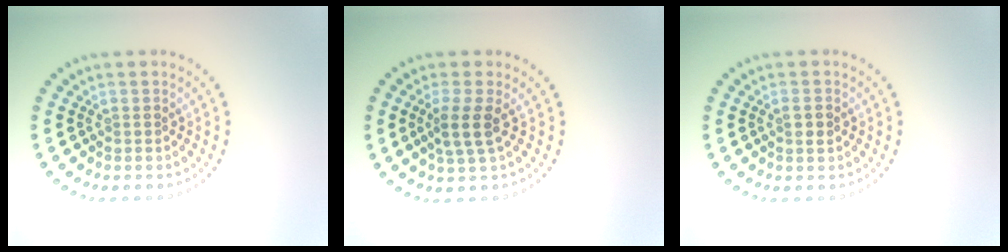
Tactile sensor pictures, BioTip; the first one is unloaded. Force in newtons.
{"total": 2.5, "press": 1.9, "slide": 1.5}
{"total": 1.1, "press": 1.0, "slide": 0.3}